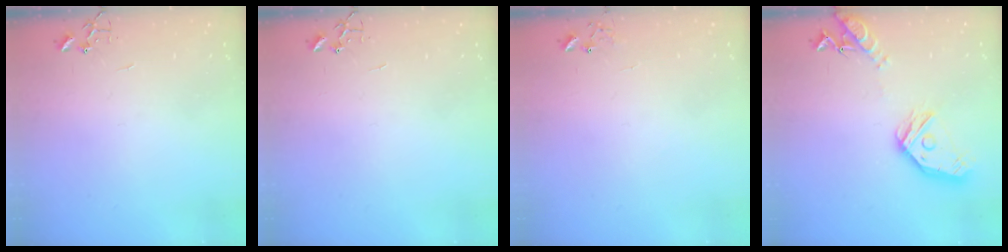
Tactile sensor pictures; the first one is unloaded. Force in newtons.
{"total": 0.0}
{"total": 6.5, "press": 6.5, "slide": 0.5}
{"total": 17.4, "press": 17.3, "slide": 2.0}